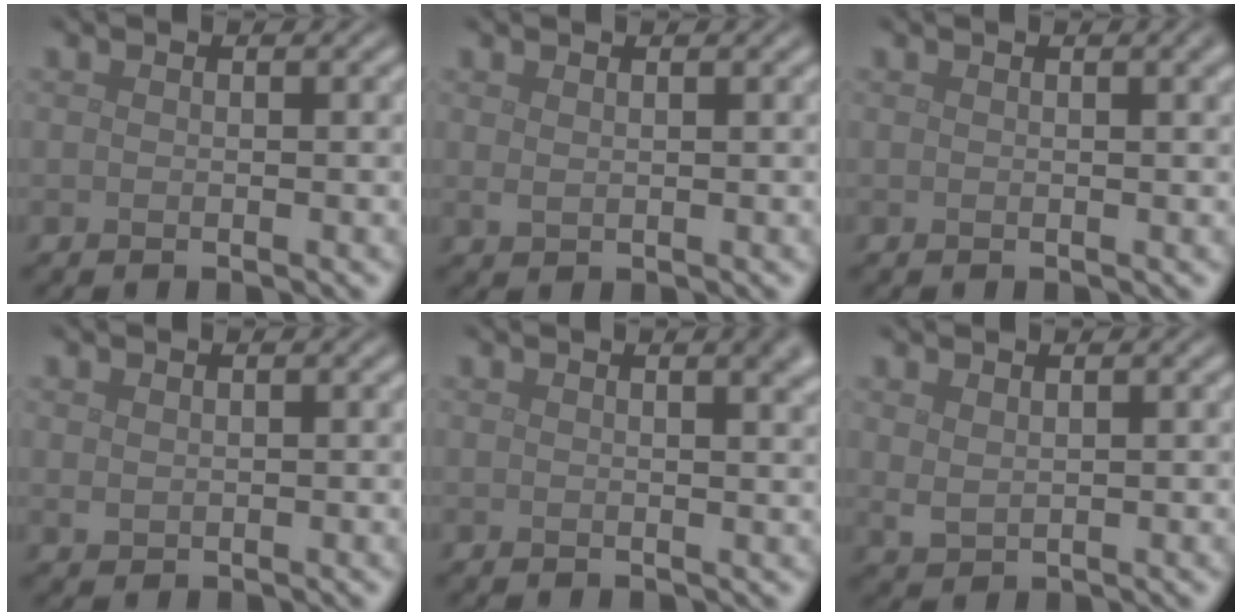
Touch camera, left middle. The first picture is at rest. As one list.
[{"total": 0.9, "force": [0.6, 0.3, 0.5], "torque": [-0.013, -0.001, 0.015]}, {"total": 2.0, "force": [0.8, 0.6, 1.7], "torque": [-0.013, 0.007, 0.010]}, {"total": 0.7, "force": [0.4, 0.5, 0.3], "torque": [-0.010, -0.003, 0.013]}, {"total": 3.8, "force": [1.9, 1.6, 2.8], "torque": [-0.010, 0.014, 0.016]}, {"total": 1.3, "force": [0.9, 0.6, 0.7], "torque": [-0.018, -0.003, 0.023]}]